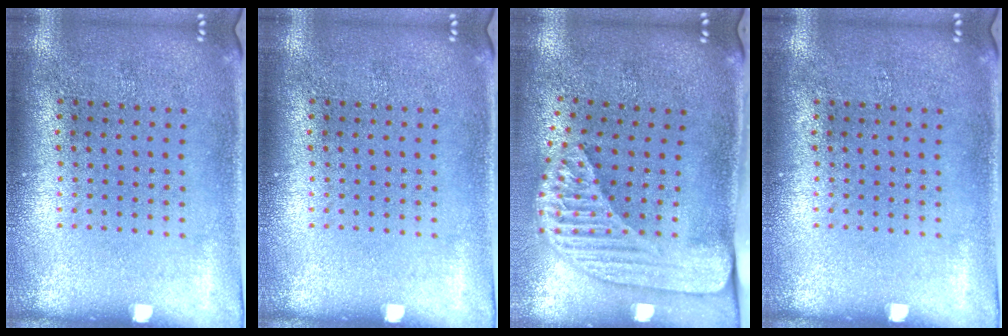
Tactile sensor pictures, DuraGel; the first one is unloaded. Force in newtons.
{"total": 0.0}
{"total": 2.4, "press": 1.8, "slide": 1.7}
{"total": 0.0}